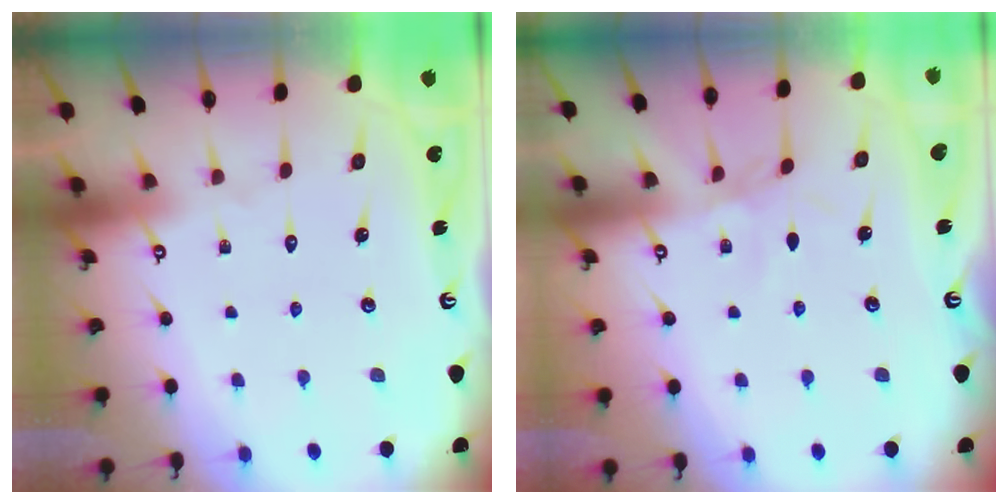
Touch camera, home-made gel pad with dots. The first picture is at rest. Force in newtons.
{"total": 1.9, "press": 1.9, "slide": 0.5}